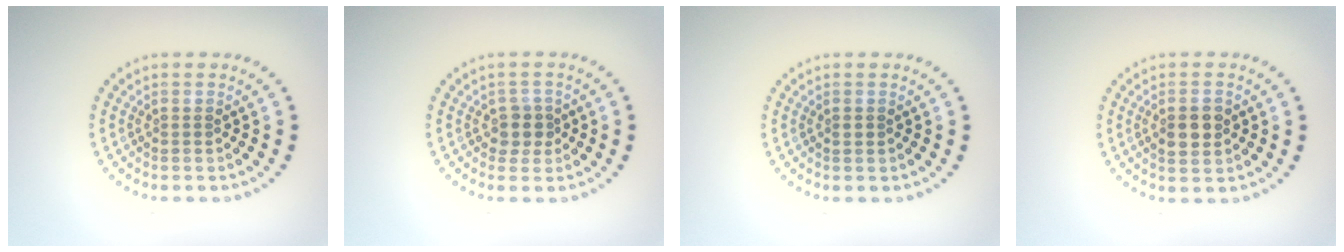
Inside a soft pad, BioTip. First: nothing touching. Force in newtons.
{"total": 1.8, "press": 1.5, "slide": 0.9}
{"total": 0.5, "press": 0.5, "slide": 0.1}
{"total": 2.8, "press": 2.8, "slide": 0.1}